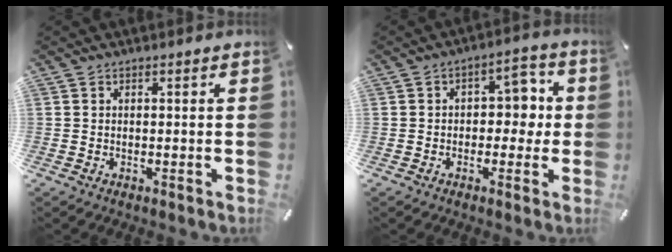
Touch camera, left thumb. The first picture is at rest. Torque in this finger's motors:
{"motor_torque": [0.05, 0.27, 0.23, 0.26, -0.03]}